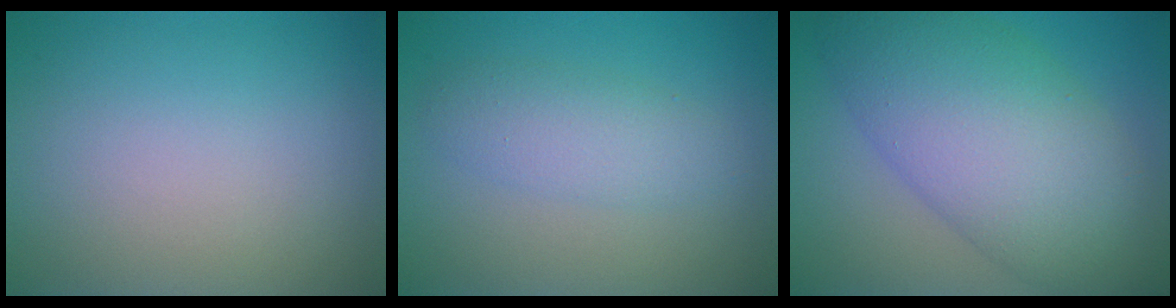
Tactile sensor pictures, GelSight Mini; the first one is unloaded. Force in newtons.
{"total": 3.0, "press": 3.0, "slide": 0.2}
{"total": 10.8, "press": 10.8, "slide": 0.2}